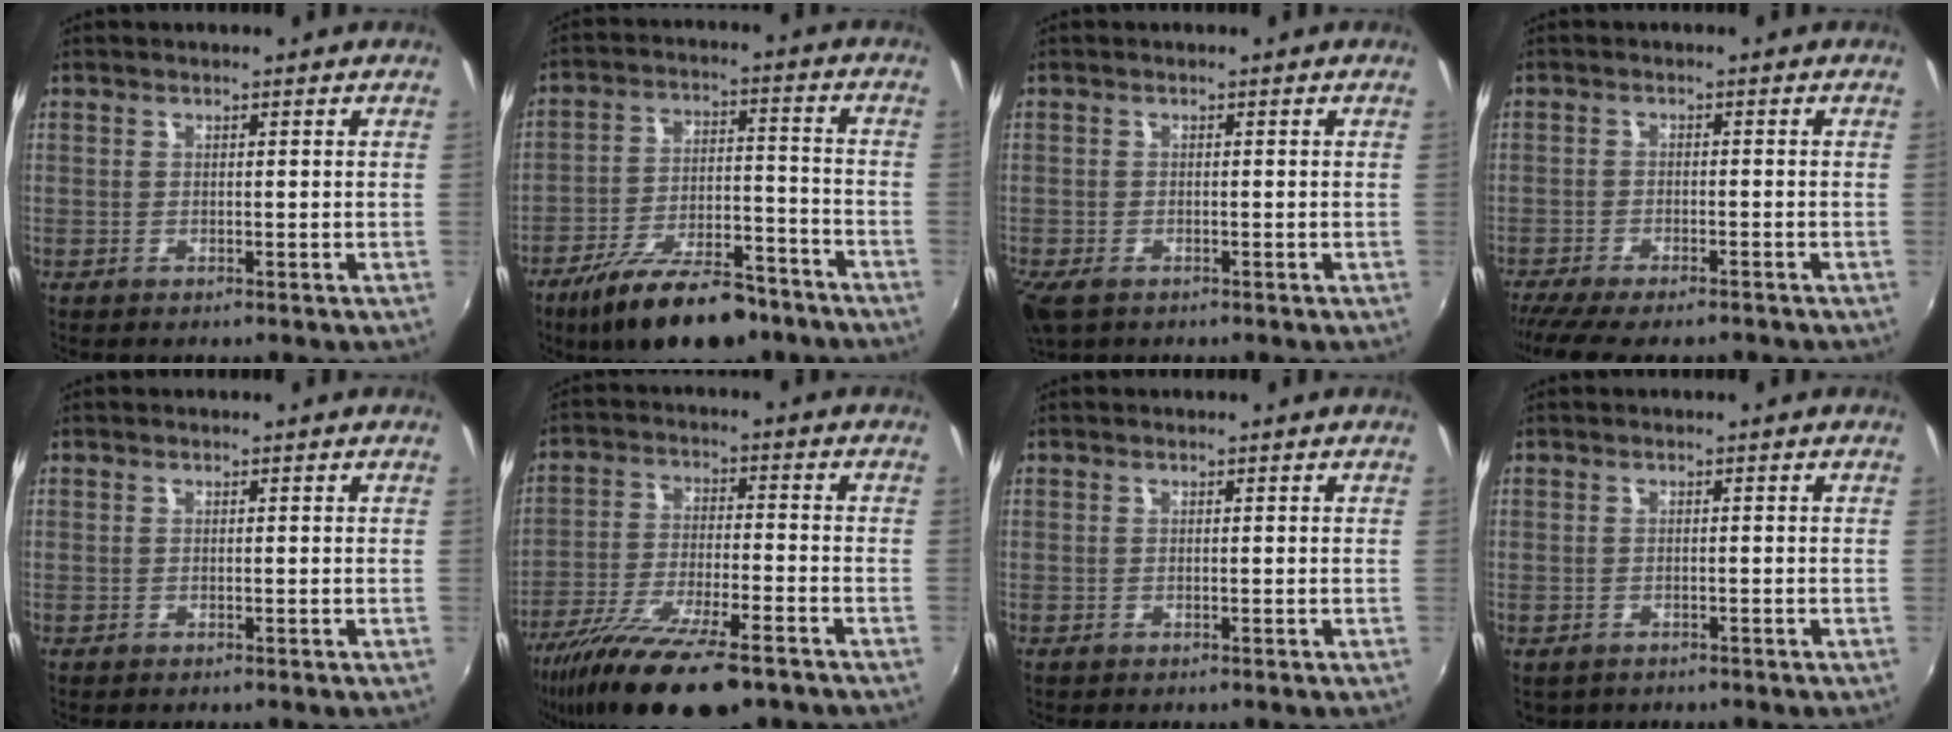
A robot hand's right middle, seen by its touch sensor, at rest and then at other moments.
{"total": 18.9, "force": [-14.1, 6.7, 10.7], "torque": [-0.194, -0.016, -0.214]}
{"total": 4.3, "force": [-2.7, 2.1, 2.5], "torque": [-0.060, -0.019, -0.050]}
{"total": 9.7, "force": [-8.3, 2.0, 4.7], "torque": [-0.110, -0.037, -0.136]}
{"total": 0.0}
{"total": 19.2, "force": [-14.0, 4.9, 12.2], "torque": [-0.242, -0.052, -0.240]}
{"total": 0.0}
{"total": 2.2, "force": [-1.3, 1.5, 0.9], "torque": [-0.022, -0.009, -0.016]}